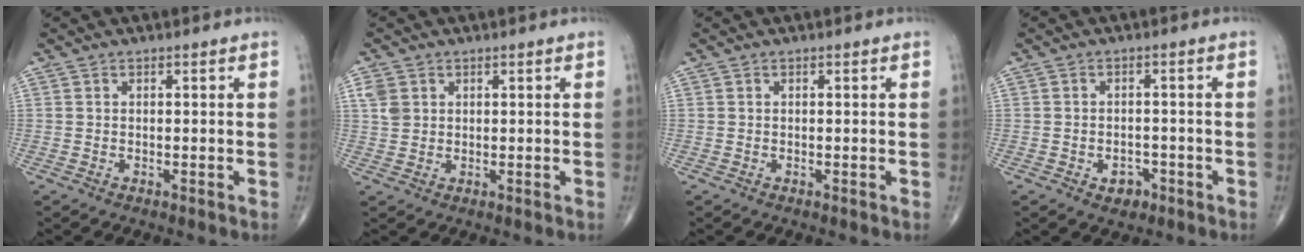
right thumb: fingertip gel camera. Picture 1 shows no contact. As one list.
[{"total": 3.4, "force": [1.2, 2.7, 1.6], "torque": [-0.023, 0.000, 0.028]}, {"total": 0.0}, {"total": 3.4, "force": [-1.6, 2.4, 1.7], "torque": [-0.008, 0.010, -0.019]}]